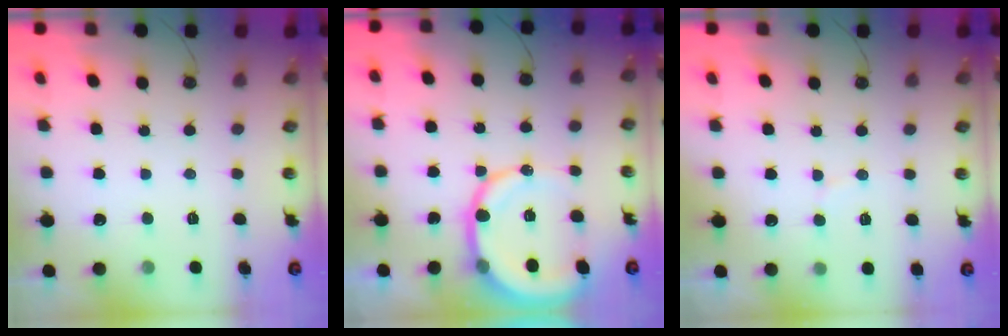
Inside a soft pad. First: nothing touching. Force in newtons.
{"total": 12.1, "press": 12.0, "slide": 1.7}
{"total": 4.7, "press": 4.6, "slide": 0.5}